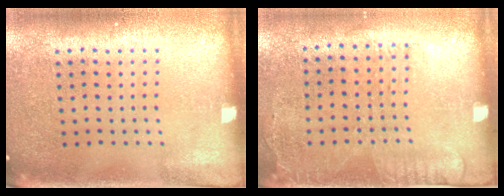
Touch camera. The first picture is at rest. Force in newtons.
{"total": 1.7, "press": 1.2, "slide": 1.2}